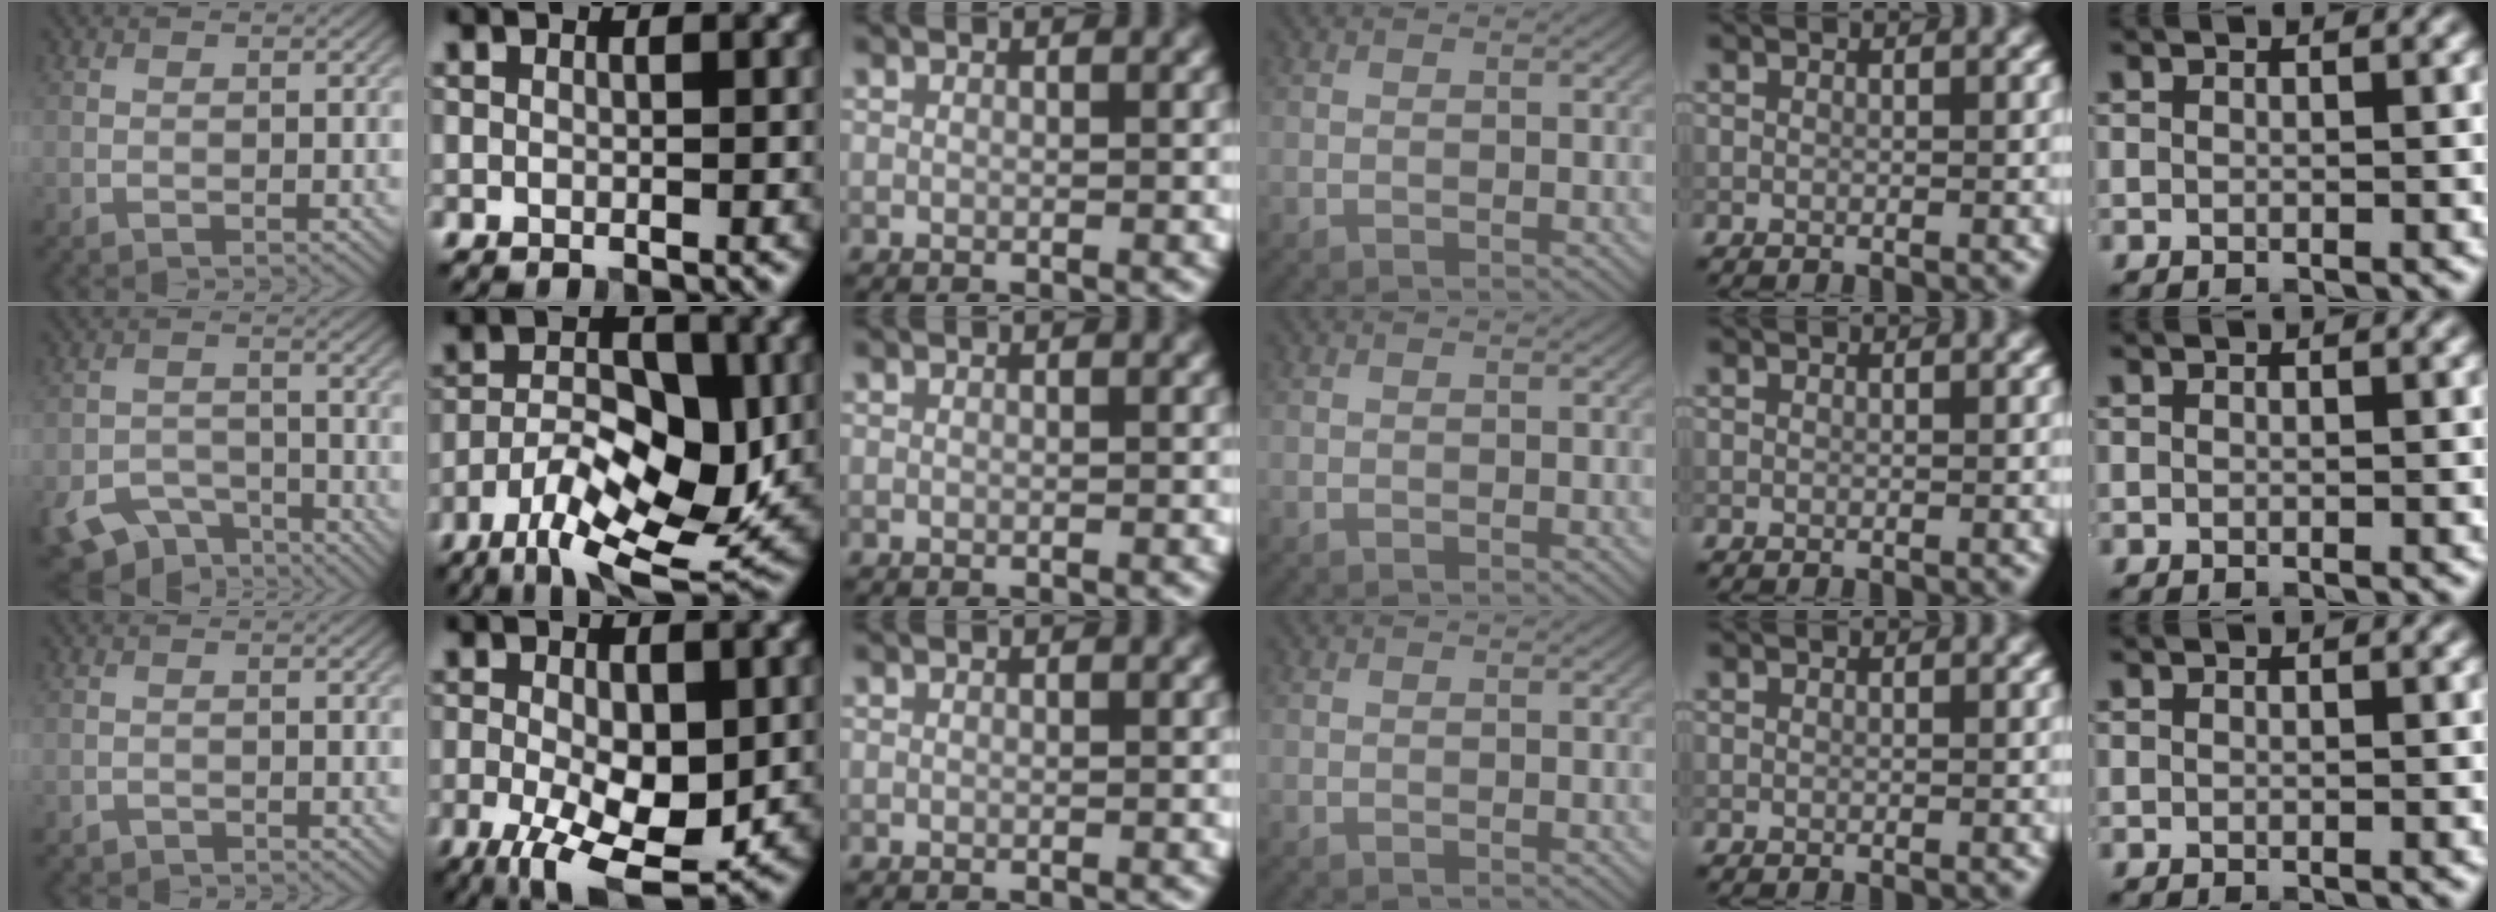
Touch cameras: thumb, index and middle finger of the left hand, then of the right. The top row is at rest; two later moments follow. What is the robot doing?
{"motion": "lift_and_place", "object": "calculator"}